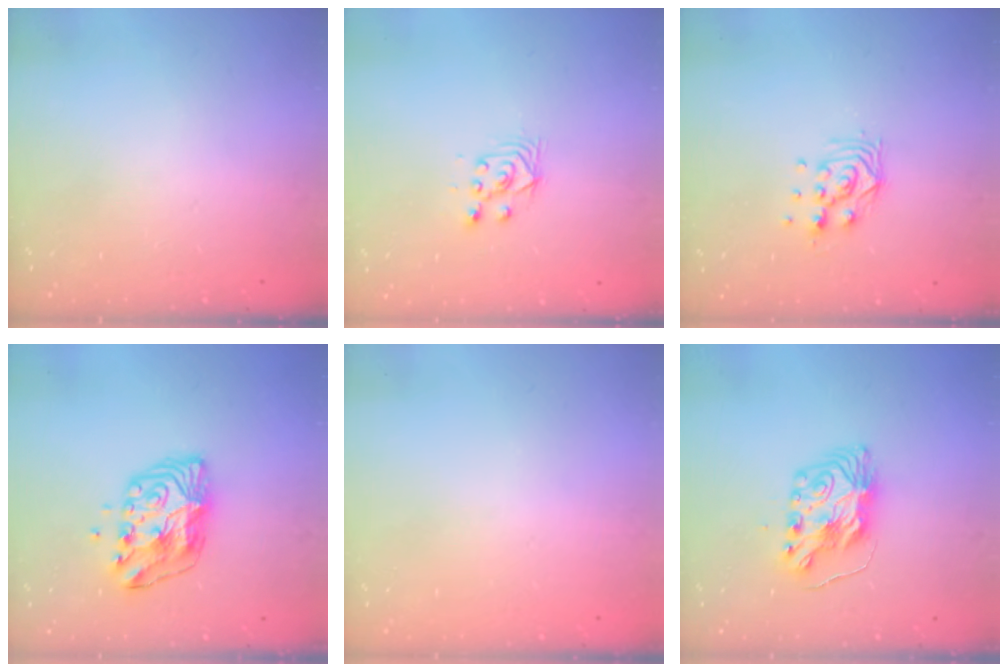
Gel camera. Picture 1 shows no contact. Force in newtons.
{"total": 4.1, "press": 3.9, "slide": 1.3}
{"total": 8.8, "press": 8.8, "slide": 0.7}
{"total": 10.2, "press": 10.2, "slide": 0.6}
{"total": 0.0}
{"total": 9.0, "press": 9.0, "slide": 0.6}